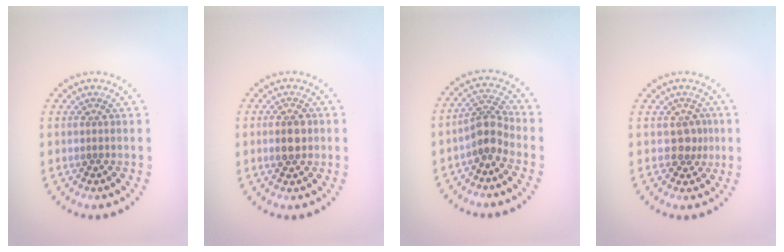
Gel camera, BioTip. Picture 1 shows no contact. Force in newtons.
{"total": 2.8, "press": 2.8, "slide": 0.0}
{"total": 2.8, "press": 2.1, "slide": 1.8}
{"total": 1.8, "press": 1.5, "slide": 1.0}